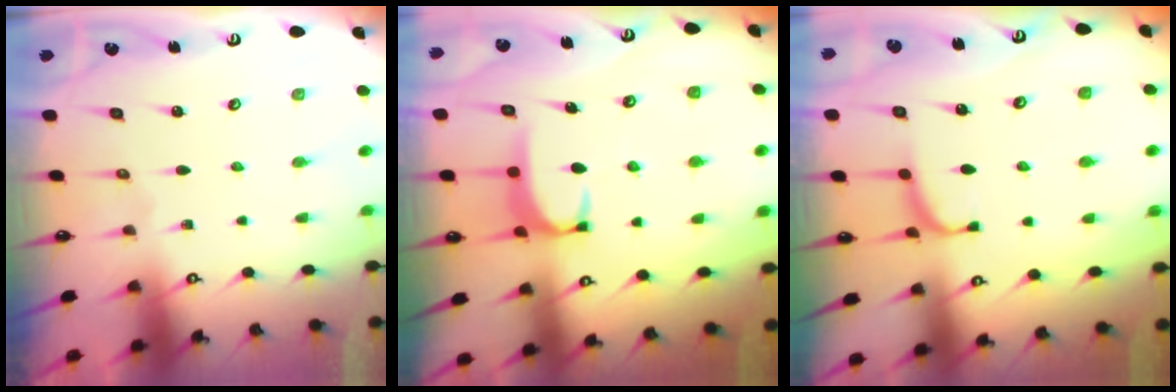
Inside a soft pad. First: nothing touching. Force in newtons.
{"total": 1.7, "press": 1.6, "slide": 0.5}
{"total": 2.4, "press": 2.4, "slide": 0.4}